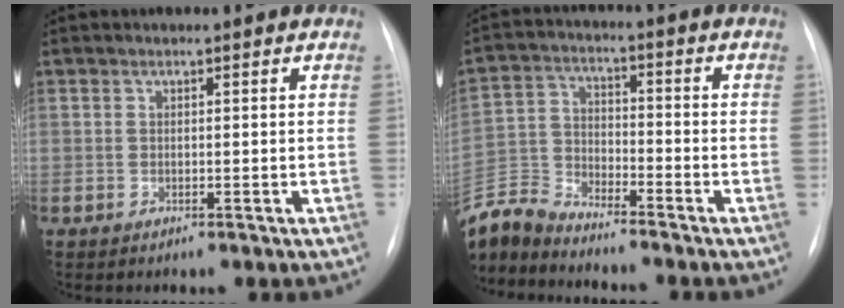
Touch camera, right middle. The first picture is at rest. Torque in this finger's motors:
{"motor_torque": [0.54, -0.67, 0.27, 0.03]}